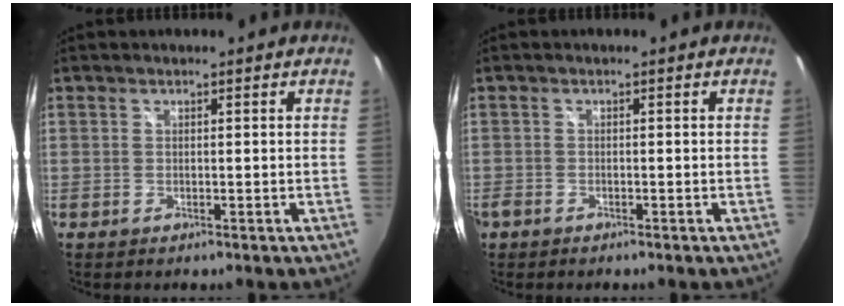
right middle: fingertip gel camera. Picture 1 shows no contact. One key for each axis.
{"total": 1.4, "fx": -1.0, "fy": 0.9, "fz": 0.3, "tx": -0.011, "ty": -0.003, "tz": -0.021}